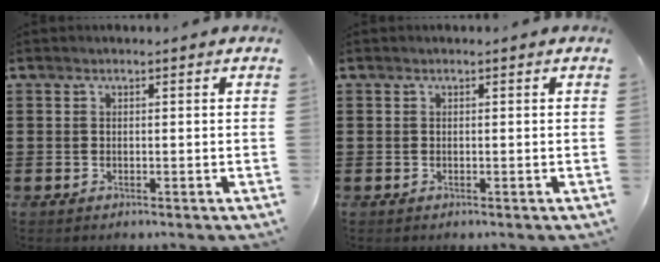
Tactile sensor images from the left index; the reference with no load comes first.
{"total": 0.0}